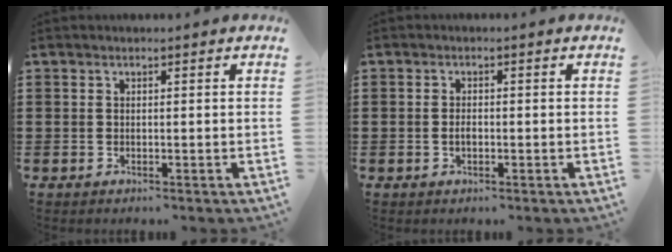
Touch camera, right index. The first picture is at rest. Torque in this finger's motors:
{"motor_torque": [1.10, 1.04, 0.04, 0.06]}